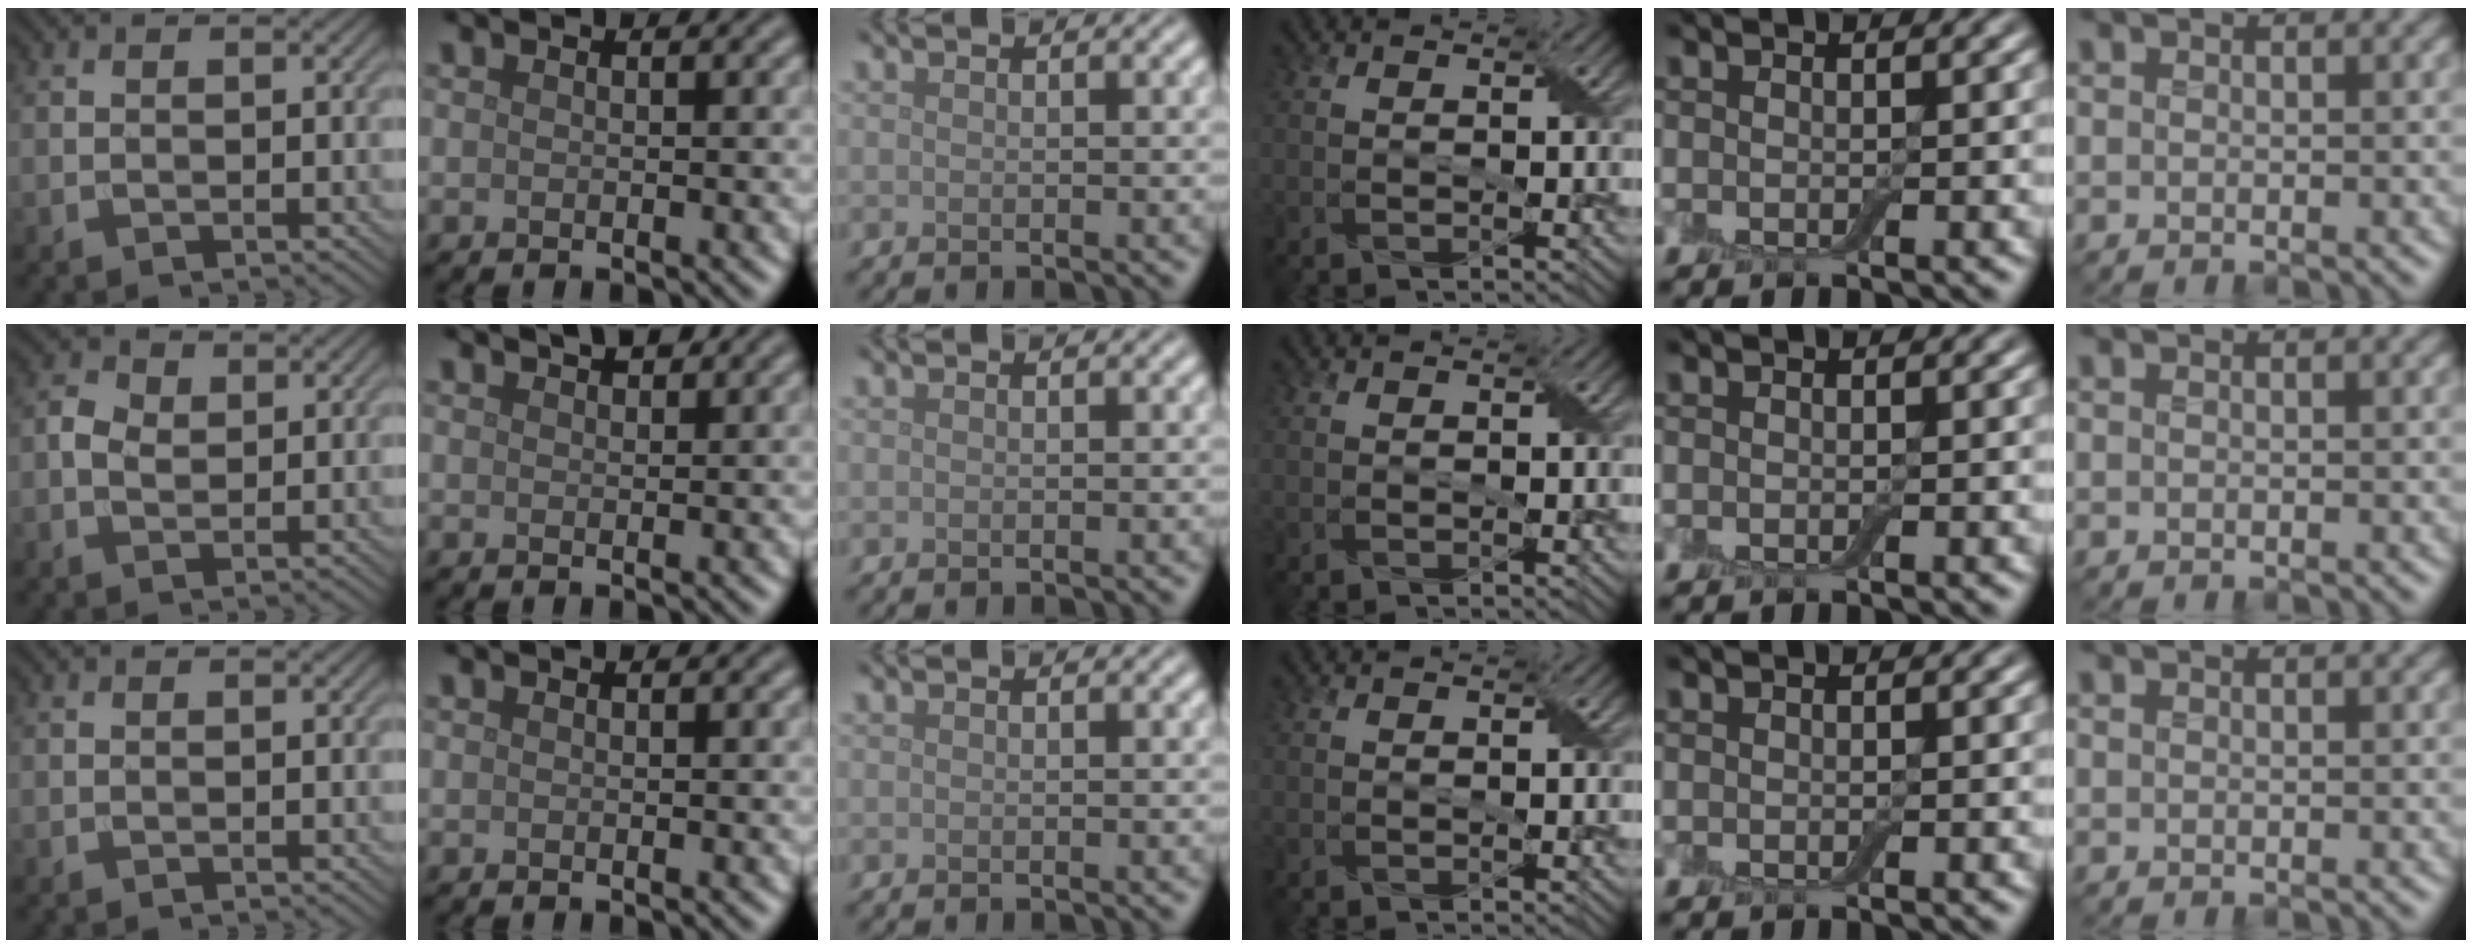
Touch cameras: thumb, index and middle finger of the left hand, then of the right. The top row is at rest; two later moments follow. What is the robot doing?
{"motion": "fold", "object": "aluminum foil"}